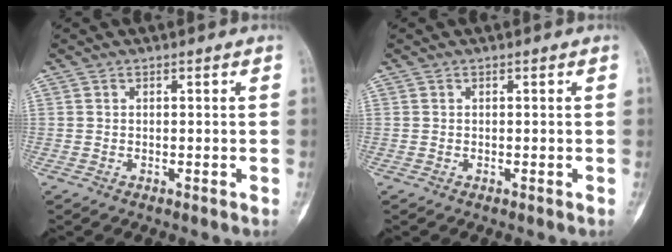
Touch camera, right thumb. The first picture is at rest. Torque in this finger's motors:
{"motor_torque": [-0.04, 0.07, 0.13, 0.12, 0.02]}